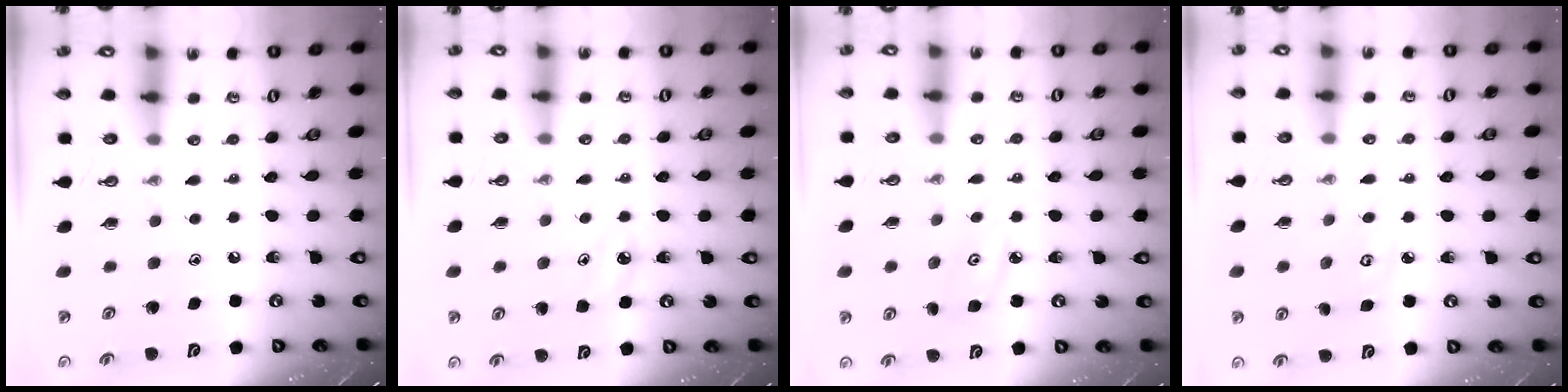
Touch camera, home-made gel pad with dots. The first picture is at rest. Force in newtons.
{"total": 5.1, "press": 5.1, "slide": 0.6}
{"total": 5.3, "press": 5.3, "slide": 0.5}
{"total": 4.6, "press": 4.6, "slide": 0.5}